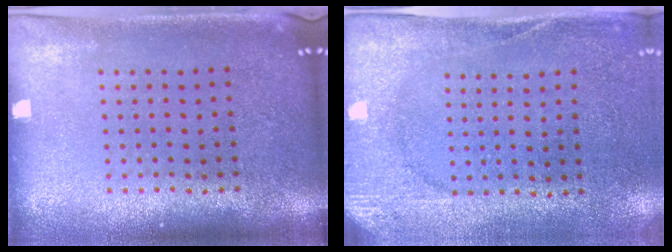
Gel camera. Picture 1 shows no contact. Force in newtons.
{"total": 2.7, "press": 2.3, "slide": 1.3}